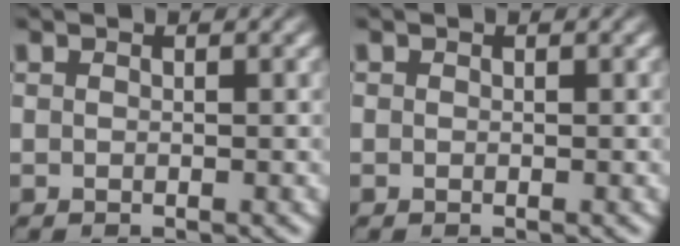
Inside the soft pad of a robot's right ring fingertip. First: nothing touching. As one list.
[{"total": 0.7, "force": [0.0, 0.6, -0.1], "torque": [-0.002, -0.003, -0.001]}]